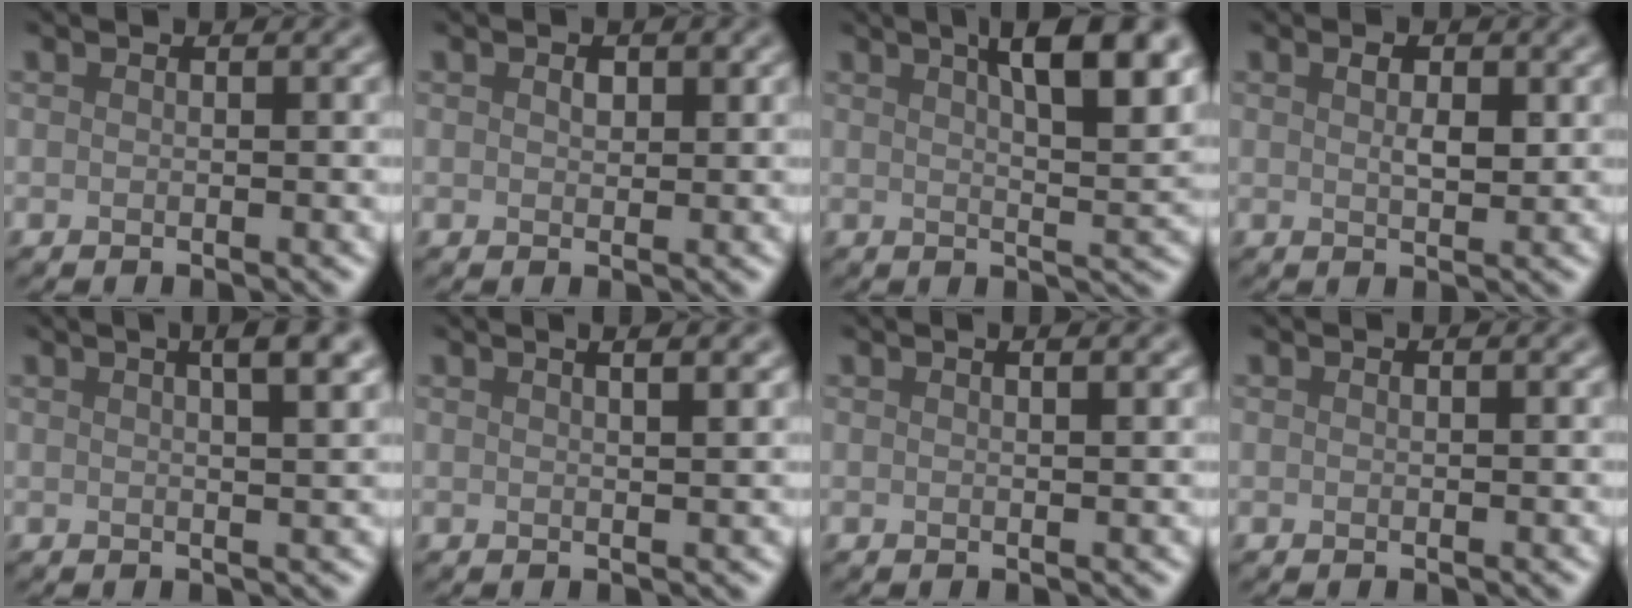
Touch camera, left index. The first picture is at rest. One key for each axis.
{"total": 1.2, "fx": 0.5, "fy": 0.7, "fz": 0.8, "tx": -0.012, "ty": -0.001, "tz": 0.008}
{"total": 9.2, "fx": 3.9, "fy": 3.0, "fz": 7.8, "tx": -0.070, "ty": 0.019, "tz": 0.044}
{"total": 2.1, "fx": 0.7, "fy": 0.9, "fz": 1.7, "tx": -0.030, "ty": -0.001, "tz": 0.014}
{"total": 5.7, "fx": 2.6, "fy": 2.3, "fz": 4.6, "tx": -0.027, "ty": 0.035, "tz": 0.006}
{"total": 4.0, "fx": 2.2, "fy": 1.7, "fz": 2.9, "tx": -0.009, "ty": 0.022, "tz": -0.004}
{"total": 1.6, "fx": 0.9, "fy": 0.5, "fz": 1.2, "tx": -0.013, "ty": 0.002, "tz": 0.003}
{"total": 0.0}